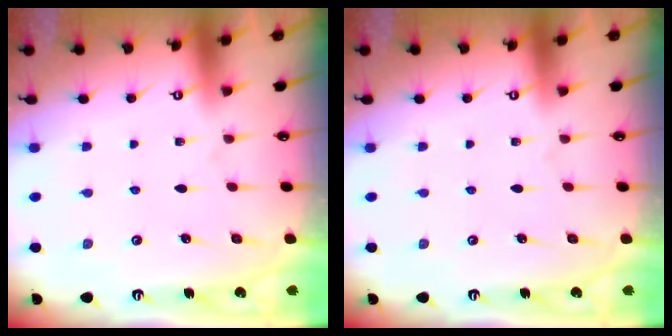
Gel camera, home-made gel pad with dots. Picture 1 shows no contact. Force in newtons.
{"total": 0.0}